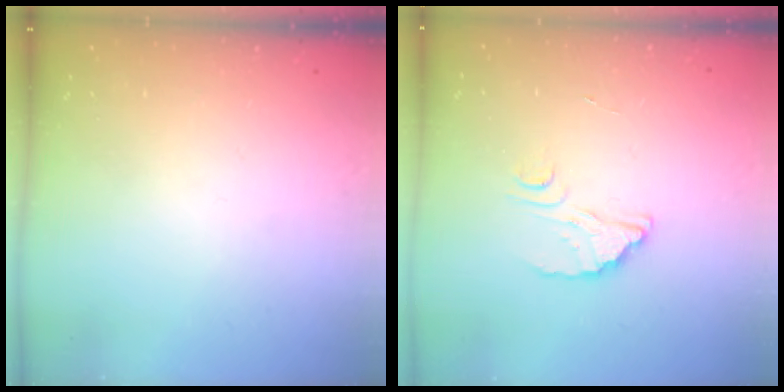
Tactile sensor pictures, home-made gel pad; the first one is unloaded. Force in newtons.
{"total": 2.3, "press": 2.3, "slide": 0.0}